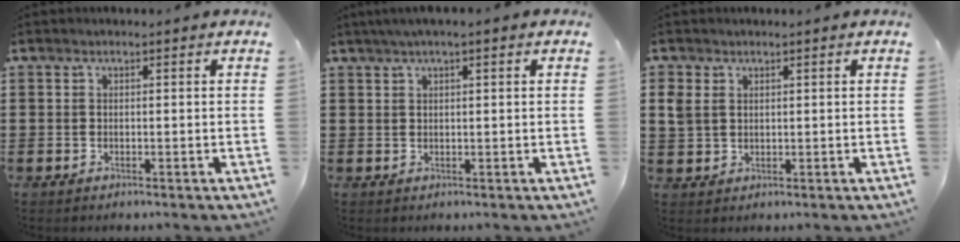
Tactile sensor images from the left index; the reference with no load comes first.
{"total": 1.8, "force": [1.0, 0.1, 1.5], "torque": [-0.029, 0.002, 0.018]}
{"total": 2.5, "force": [1.1, 1.9, 1.1], "torque": [-0.036, 0.006, 0.019]}